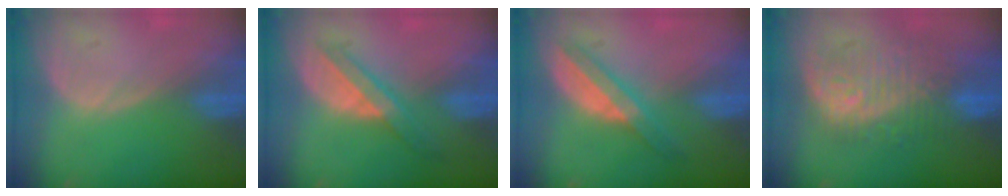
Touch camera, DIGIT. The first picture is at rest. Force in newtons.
{"total": 5.7, "press": 5.2, "slide": 2.4}
{"total": 6.0, "press": 5.2, "slide": 2.9}
{"total": 10.4, "press": 10.1, "slide": 2.6}